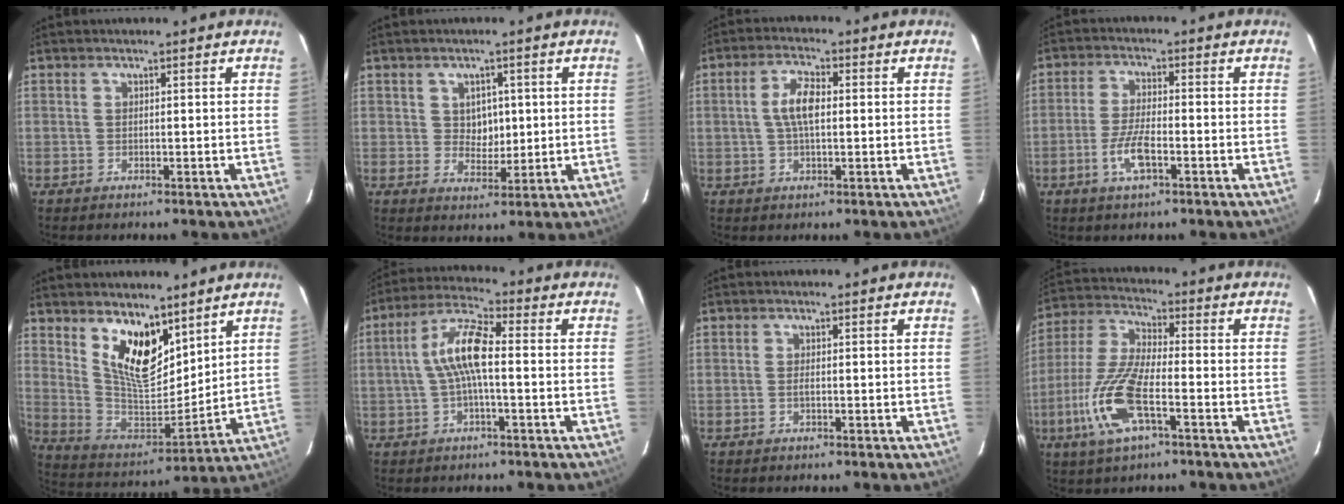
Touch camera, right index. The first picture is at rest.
{"total": 4.4, "force": [0.9, 3.6, 2.3], "torque": [-0.032, 0.005, 0.020]}
{"total": 5.6, "force": [0.4, 2.1, 5.2], "torque": [-0.099, 0.009, 0.009]}
{"total": 6.4, "force": [-2.8, 1.9, 5.5], "torque": [-0.117, -0.003, -0.054]}
{"total": 14.1, "force": [8.7, 6.3, 9.1], "torque": [-0.167, -0.016, 0.174]}
{"total": 8.9, "force": [-0.3, 1.9, 8.6], "torque": [-0.176, 0.018, -0.006]}
{"total": 0.9, "force": [-0.3, 0.2, 0.8], "torque": [-0.016, 0.001, -0.004]}
{"total": 14.4, "force": [-5.6, 4.6, 12.4], "torque": [-0.277, -0.009, -0.114]}